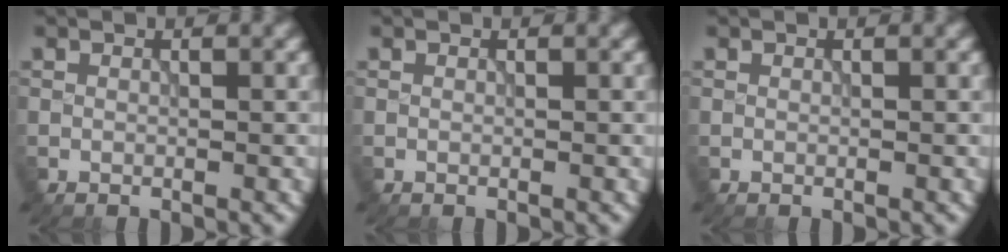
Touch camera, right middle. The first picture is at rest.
{"total": 0.0}
{"total": 0.0}